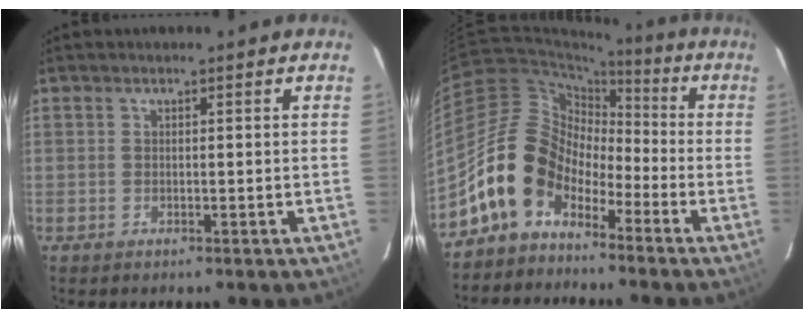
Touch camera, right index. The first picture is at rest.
{"total": 11.8, "force": [-6.8, 8.4, 4.9], "torque": [-0.098, 0.032, -0.131]}